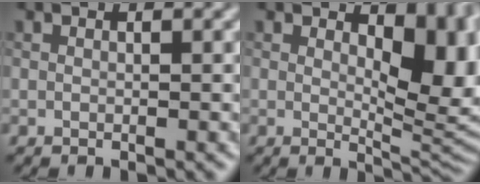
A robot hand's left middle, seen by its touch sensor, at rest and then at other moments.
{"total": 7.2, "force": [2.0, 3.7, 5.9], "torque": [-0.079, -0.015, 0.030]}